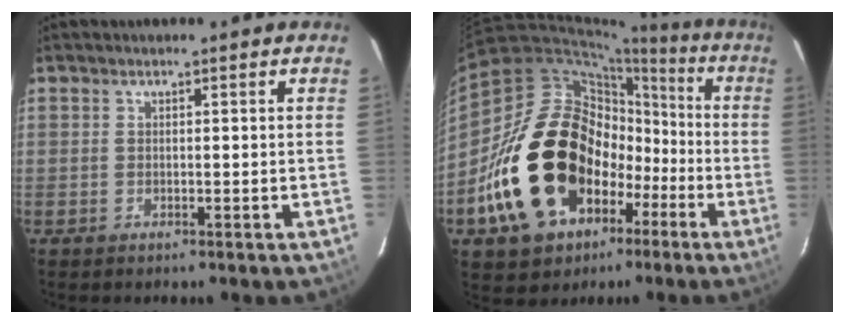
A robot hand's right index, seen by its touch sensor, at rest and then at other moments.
{"total": 26.9, "force": [-6.2, 19.2, 17.7], "torque": [-0.342, 0.024, -0.085]}